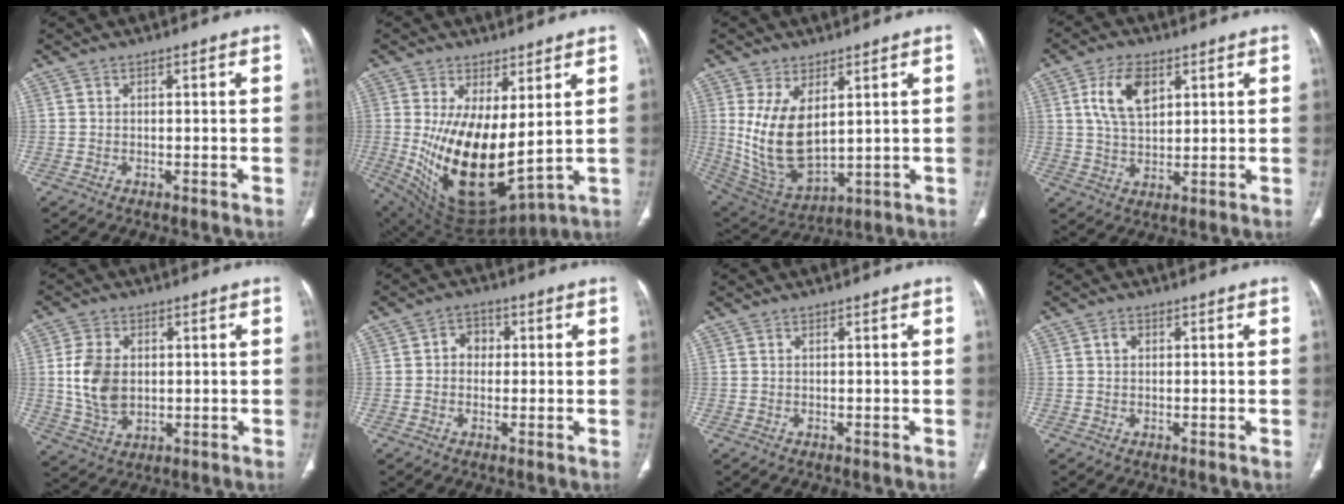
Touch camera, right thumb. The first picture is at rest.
{"total": 17.9, "force": [2.0, 8.4, 15.6], "torque": [-0.274, -0.043, 0.067]}
{"total": 13.7, "force": [3.1, 7.5, 11.1], "torque": [-0.205, -0.022, 0.086]}
{"total": 9.0, "force": [3.4, 5.1, 6.6], "torque": [-0.114, -0.010, 0.067]}
{"total": 9.4, "force": [0.6, 6.5, 6.8], "torque": [-0.123, -0.003, 0.020]}
{"total": 3.8, "force": [0.3, 3.3, 2.0], "torque": [-0.004, 0.012, -0.003]}
{"total": 0.0}
{"total": 1.4, "force": [0.3, 1.0, 0.8], "torque": [-0.011, 0.005, 0.005]}